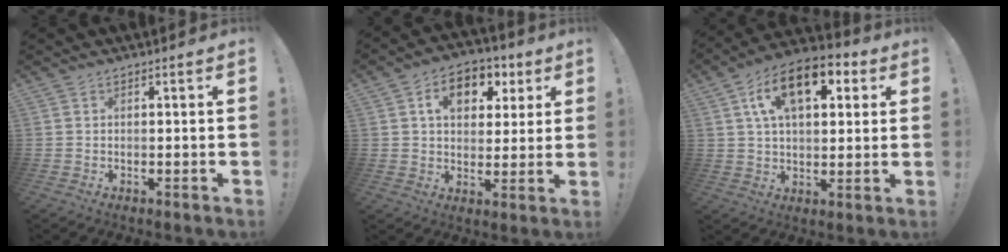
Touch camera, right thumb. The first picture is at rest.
{"total": 11.1, "force": [4.6, 8.0, 6.3], "torque": [-0.079, -0.014, 0.081]}
{"total": 15.7, "force": [6.3, 8.2, 11.8], "torque": [-0.181, -0.007, 0.105]}